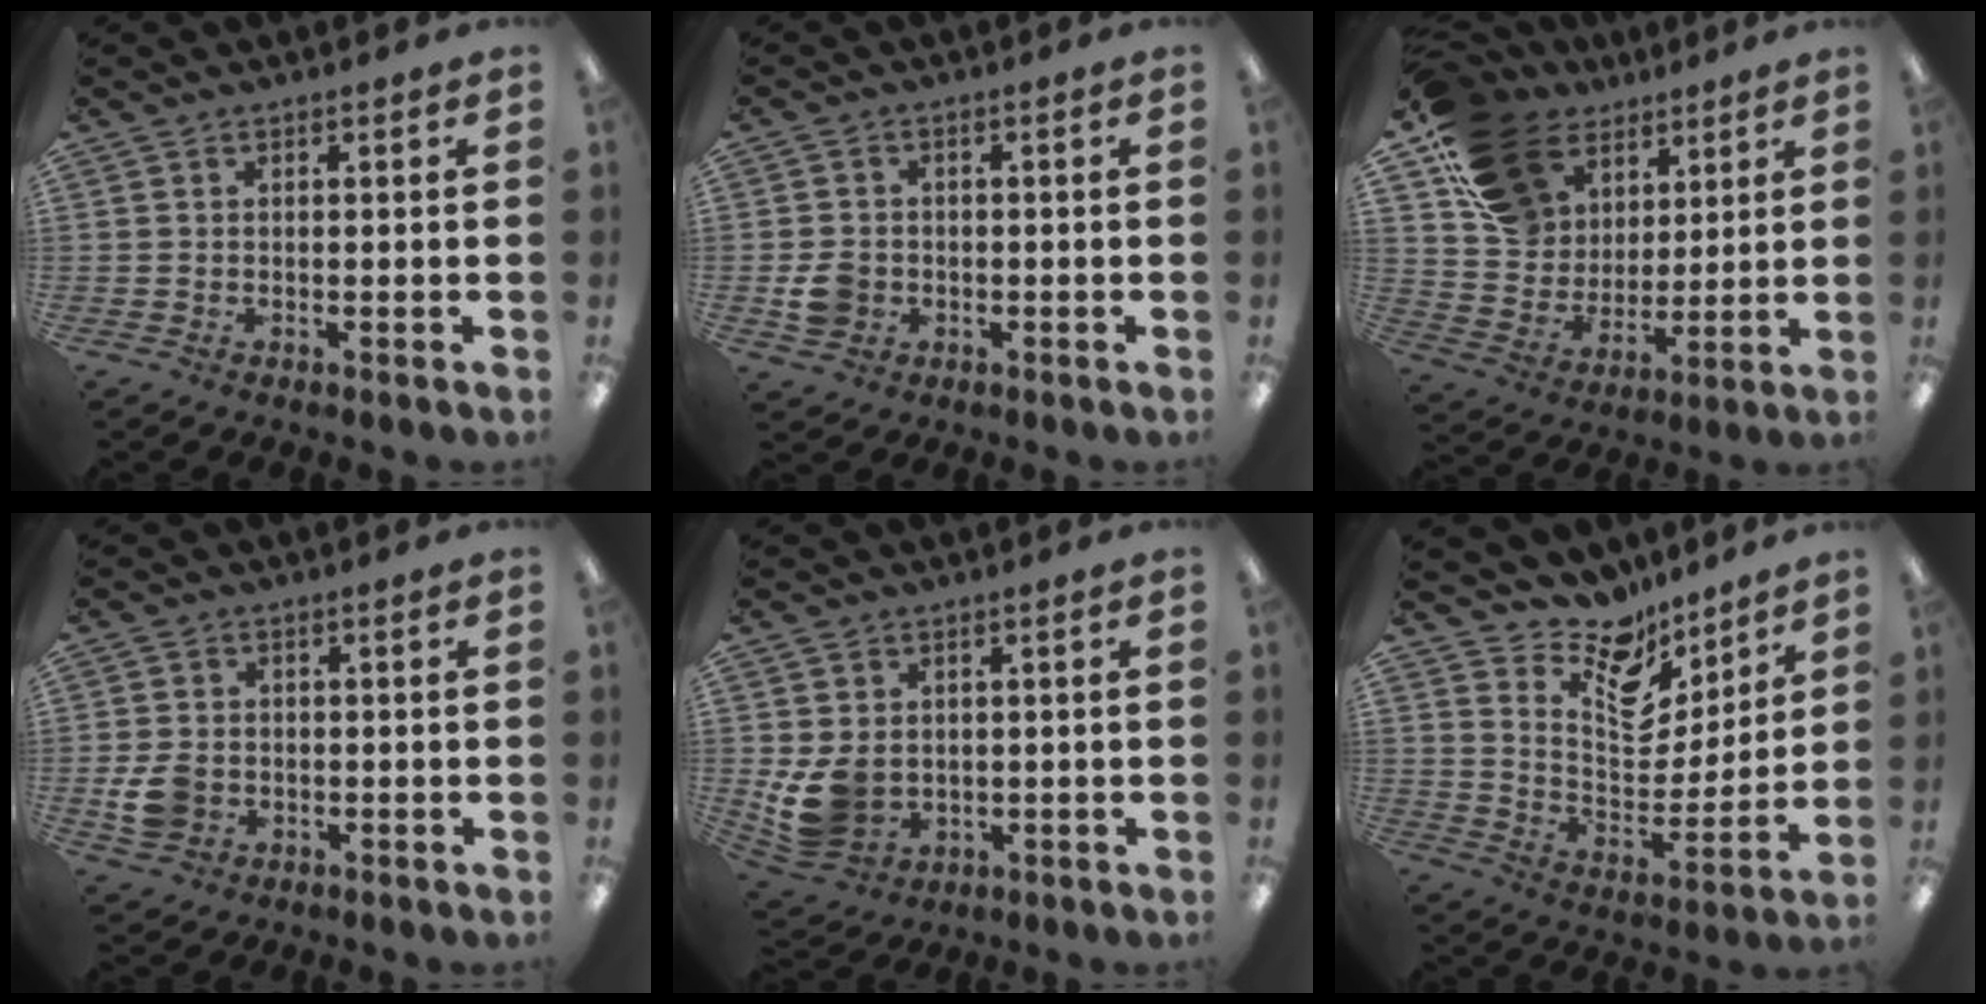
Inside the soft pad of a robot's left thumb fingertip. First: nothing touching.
{"total": 4.8, "force": [-1.2, 4.1, 2.1], "torque": [-0.025, 0.001, -0.022]}
{"total": 16.2, "force": [10.0, 11.3, 5.8], "torque": [-0.127, -0.048, 0.198]}
{"total": 5.6, "force": [-1.6, 4.5, 3.0], "torque": [-0.053, 0.006, -0.029]}
{"total": 8.5, "force": [0.0, 7.0, 4.9], "torque": [-0.113, 0.008, 0.006]}
{"total": 13.5, "force": [11.0, 6.3, 4.5], "torque": [-0.089, -0.090, 0.204]}